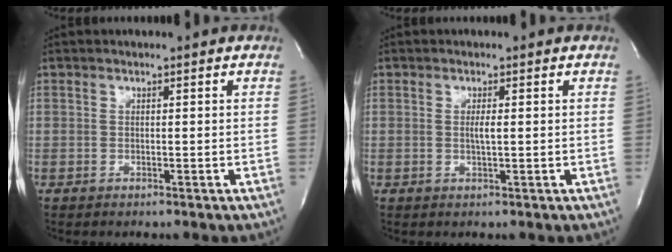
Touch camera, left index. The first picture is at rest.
{"total": 1.5, "force": [0.0, 0.1, 1.5], "torque": [-0.030, 0.000, 0.002]}